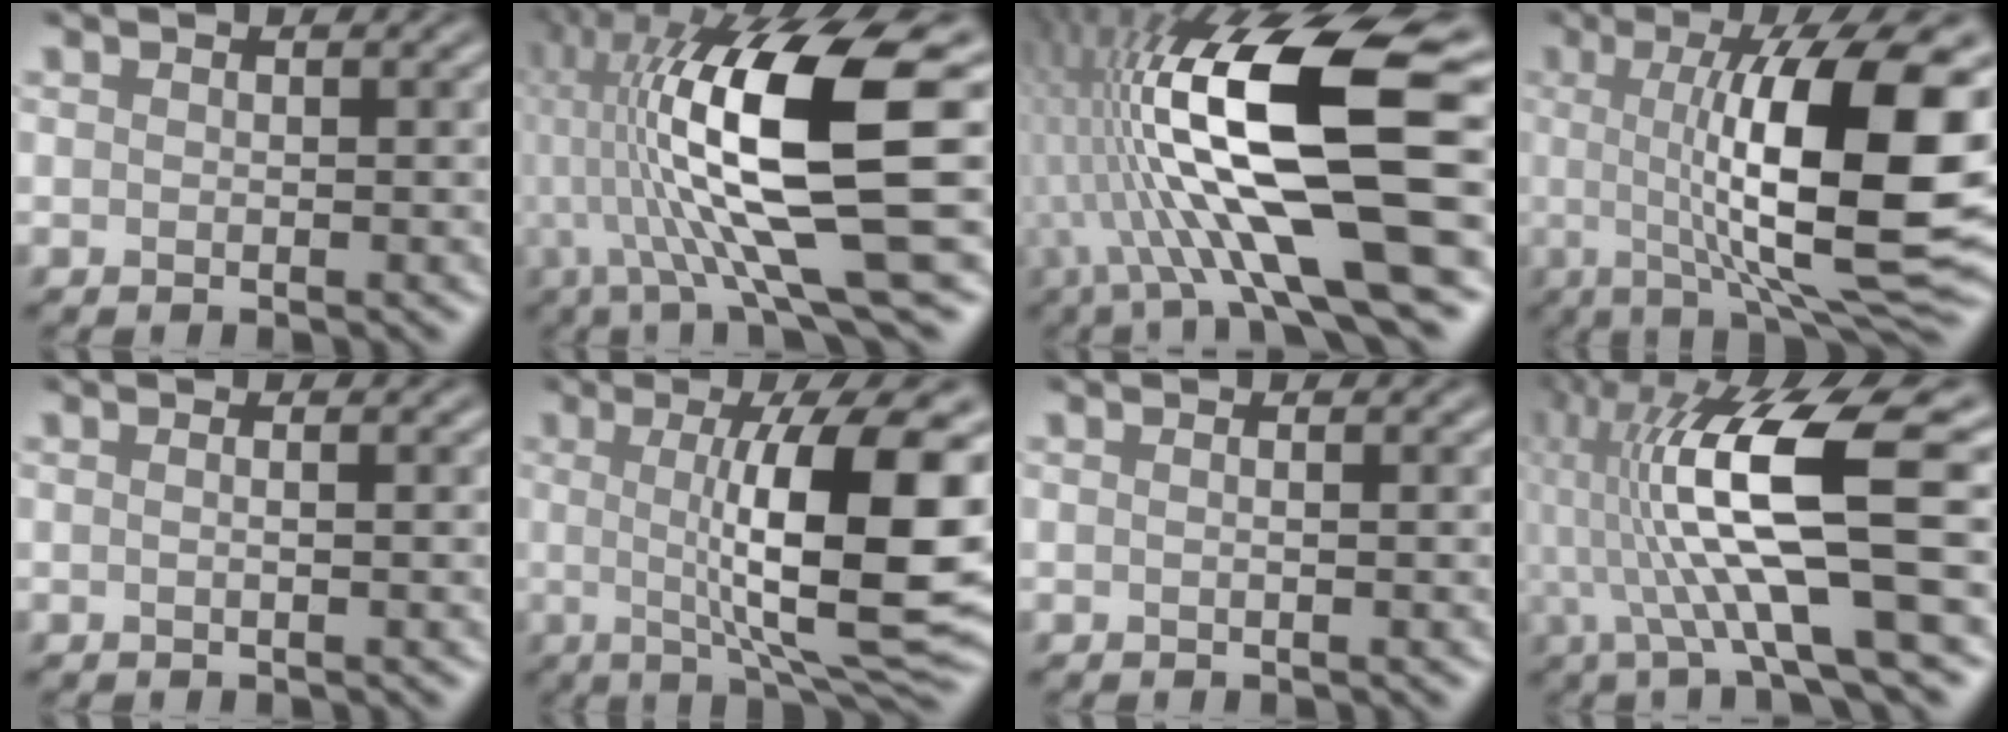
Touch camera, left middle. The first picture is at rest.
{"total": 14.4, "force": [1.0, 2.7, 14.1], "torque": [-0.256, 0.010, 0.028]}
{"total": 15.6, "force": [-0.8, 4.3, 15.0], "torque": [-0.277, 0.022, -0.009]}
{"total": 14.6, "force": [0.6, 4.0, 14.0], "torque": [-0.181, 0.004, 0.010]}
{"total": 1.6, "force": [0.4, 0.9, 1.3], "torque": [0.001, 0.002, -0.016]}
{"total": 12.7, "force": [0.5, 3.0, 12.3], "torque": [-0.156, 0.002, 0.014]}
{"total": 1.3, "force": [0.3, 0.7, 1.1], "torque": [0.002, -0.001, -0.014]}
{"total": 12.1, "force": [0.8, 2.6, 11.8], "torque": [-0.226, 0.013, 0.024]}